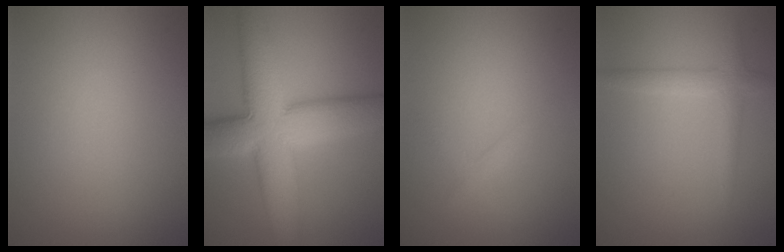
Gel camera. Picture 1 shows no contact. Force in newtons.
{"total": 11.6, "press": 11.6, "slide": 0.7}
{"total": 1.1, "press": 1.1, "slide": 0.1}
{"total": 2.2, "press": 2.2, "slide": 0.1}